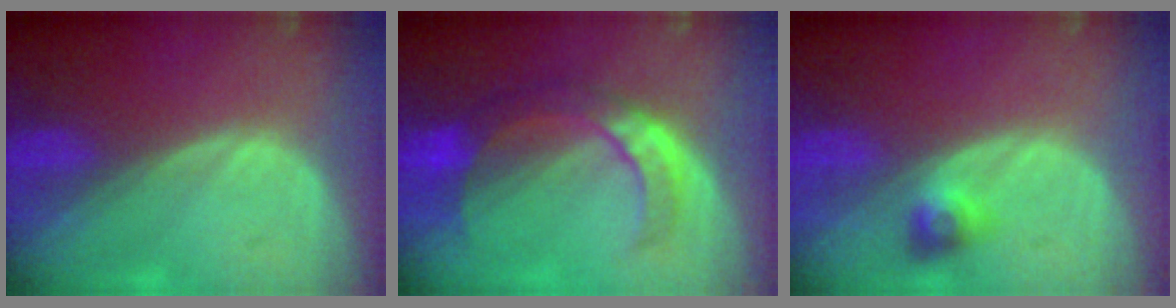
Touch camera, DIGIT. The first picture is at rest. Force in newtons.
{"total": 7.4, "press": 7.2, "slide": 1.9}
{"total": 2.9, "press": 2.7, "slide": 1.2}